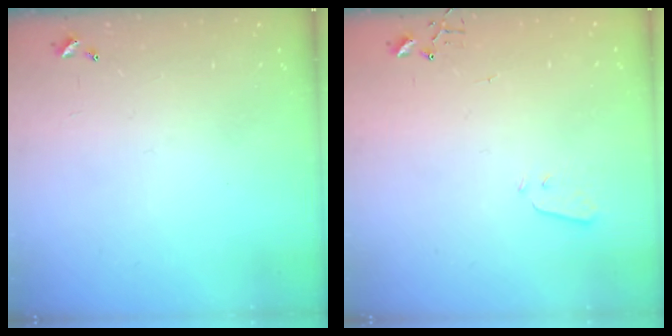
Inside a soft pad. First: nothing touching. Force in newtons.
{"total": 2.2, "press": 2.1, "slide": 0.3}